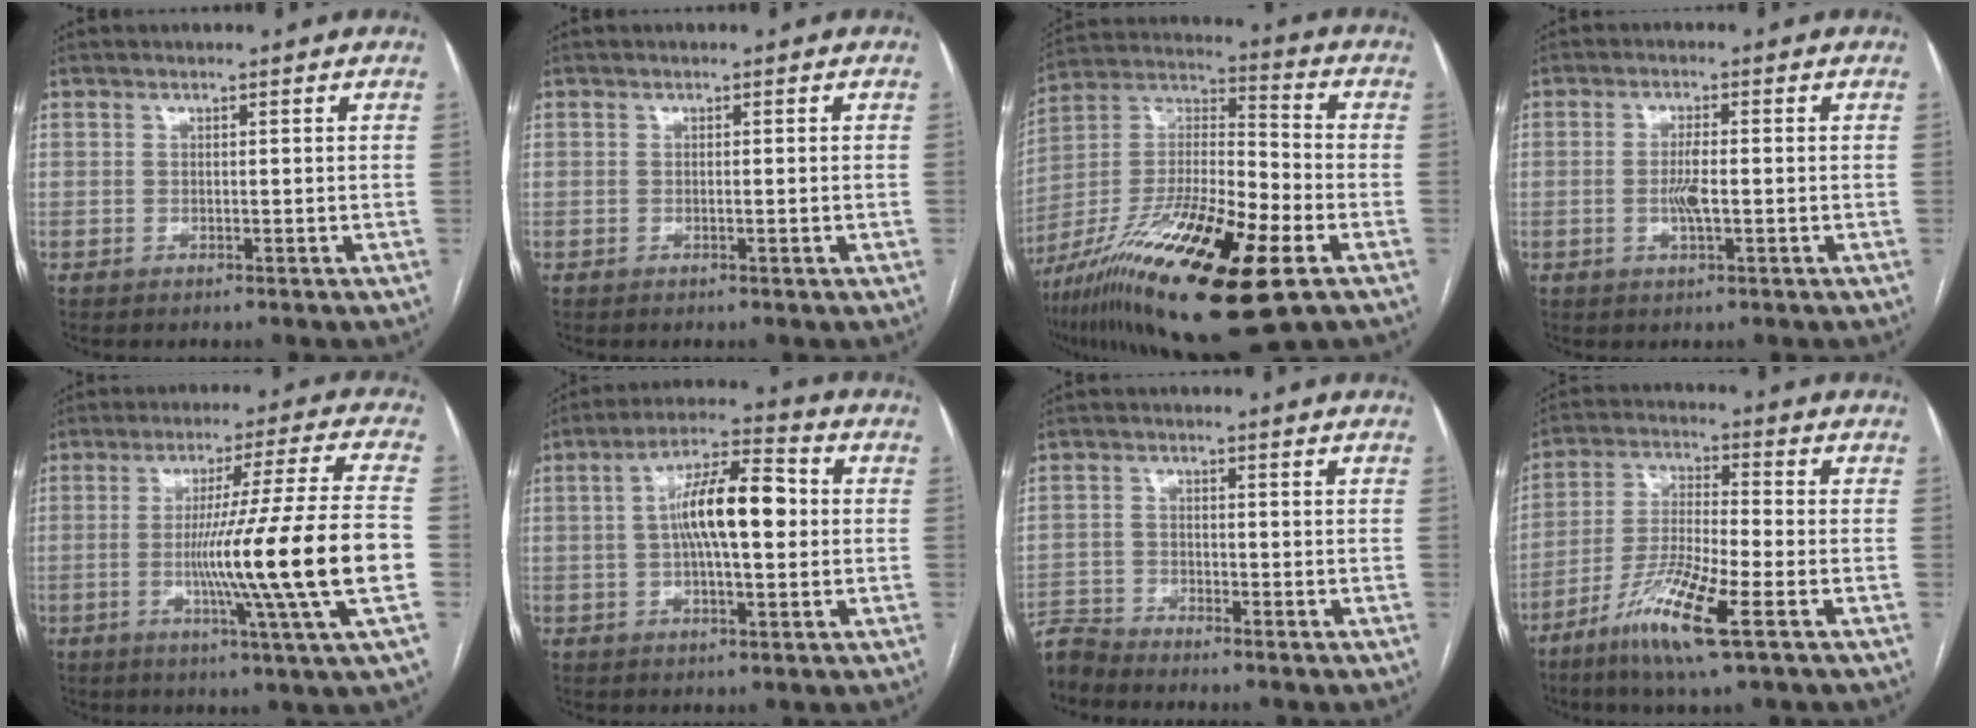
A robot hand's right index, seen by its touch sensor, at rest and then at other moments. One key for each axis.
{"total": 0.8, "fx": -0.2, "fy": -0.1, "fz": 0.8, "tx": -0.012, "ty": -0.001, "tz": -0.002}
{"total": 25.3, "fx": -12.6, "fy": 4.6, "fz": 21.4, "tx": -0.401, "ty": -0.026, "tz": -0.216}
{"total": 3.3, "fx": -0.6, "fy": 0.5, "fz": 3.3, "tx": -0.068, "ty": -0.003, "tz": -0.010}
{"total": 18.2, "fx": -3.7, "fy": -2.7, "fz": 17.6, "tx": -0.277, "ty": -0.010, "tz": -0.066}
{"total": 11.7, "fx": 0.8, "fy": 3.1, "fz": 11.2, "tx": -0.205, "ty": 0.026, "tz": 0.008}
{"total": 3.7, "fx": -3.5, "fy": 0.0, "fz": -1.0, "tx": 0.019, "ty": -0.012, "tz": -0.069}
{"total": 12.1, "fx": -6.4, "fy": 0.8, "fz": 10.3, "tx": -0.209, "ty": -0.023, "tz": -0.121}